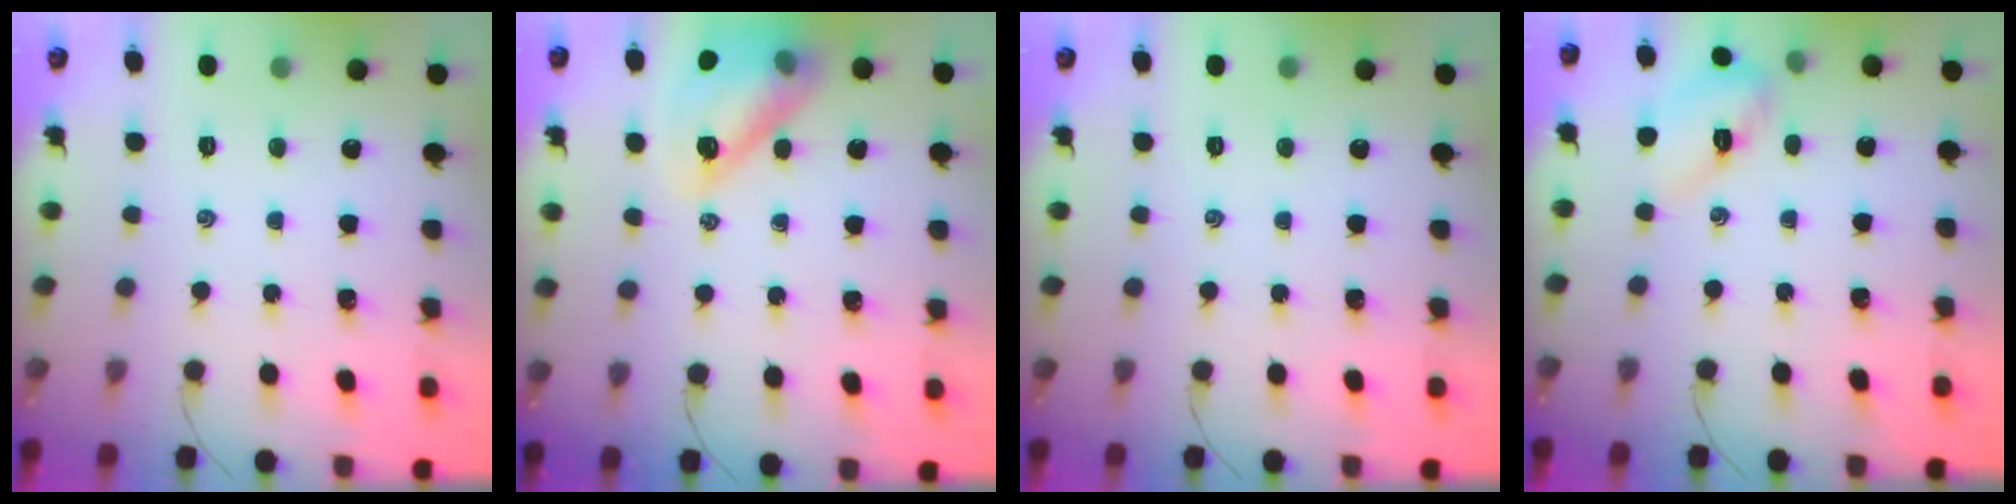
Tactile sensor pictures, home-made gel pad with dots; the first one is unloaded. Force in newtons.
{"total": 14.4, "press": 13.8, "slide": 4.1}
{"total": 0.0}
{"total": 7.1, "press": 7.1, "slide": 0.1}